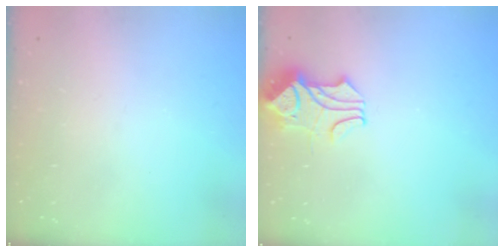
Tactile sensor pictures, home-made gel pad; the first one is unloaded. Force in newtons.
{"total": 1.7, "press": 1.3, "slide": 1.1}